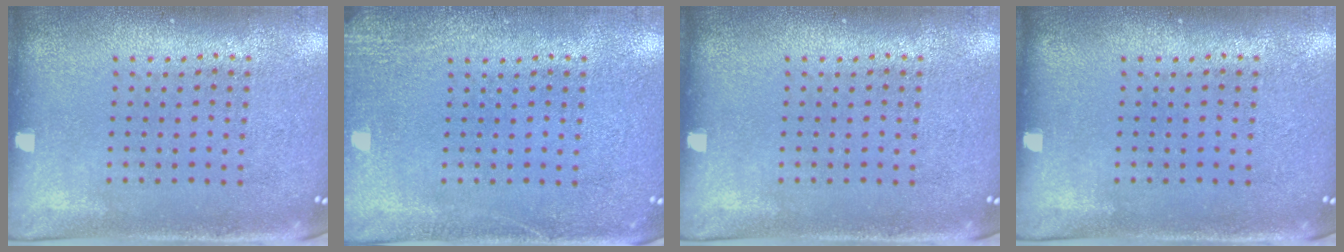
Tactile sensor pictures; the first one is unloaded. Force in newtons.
{"total": 2.3, "press": 2.3, "slide": 0.4}
{"total": 0.0}
{"total": 0.0}